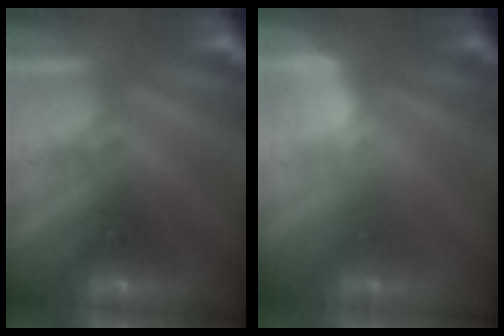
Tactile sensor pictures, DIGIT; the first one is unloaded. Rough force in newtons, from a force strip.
{"total": 2.8}